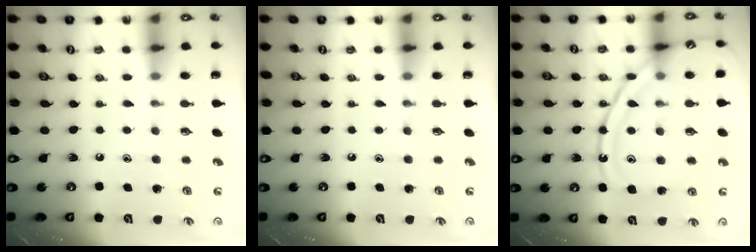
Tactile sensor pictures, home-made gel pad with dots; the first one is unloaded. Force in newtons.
{"total": 0.0}
{"total": 13.7, "press": 13.7, "slide": 1.1}